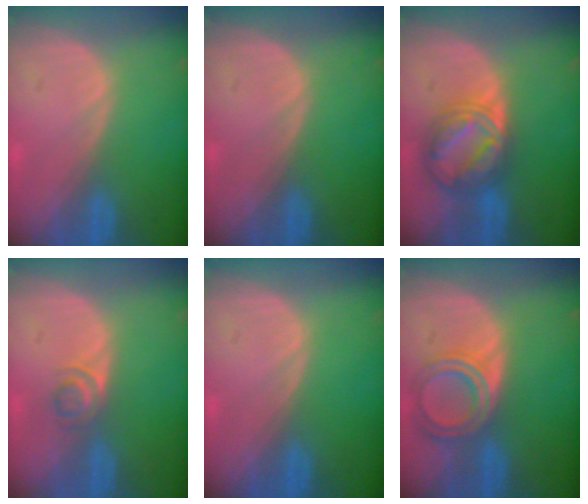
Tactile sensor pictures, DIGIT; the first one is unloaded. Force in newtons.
{"total": 0.0}
{"total": 8.0, "press": 8.0, "slide": 0.6}
{"total": 2.5, "press": 2.4, "slide": 0.8}
{"total": 0.0}
{"total": 6.4, "press": 5.8, "slide": 2.9}